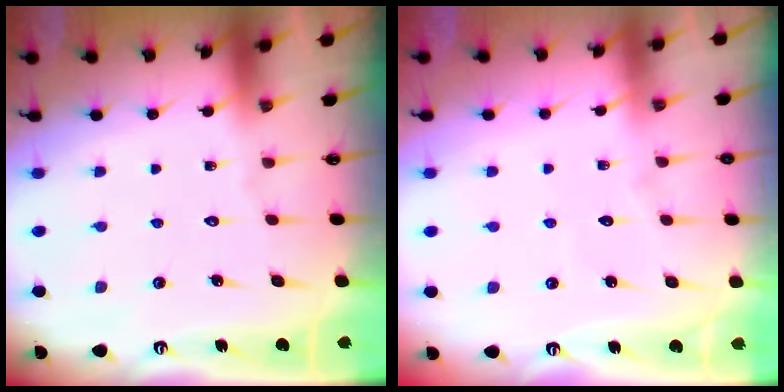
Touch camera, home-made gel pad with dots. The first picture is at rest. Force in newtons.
{"total": 4.2, "press": 4.1, "slide": 0.3}